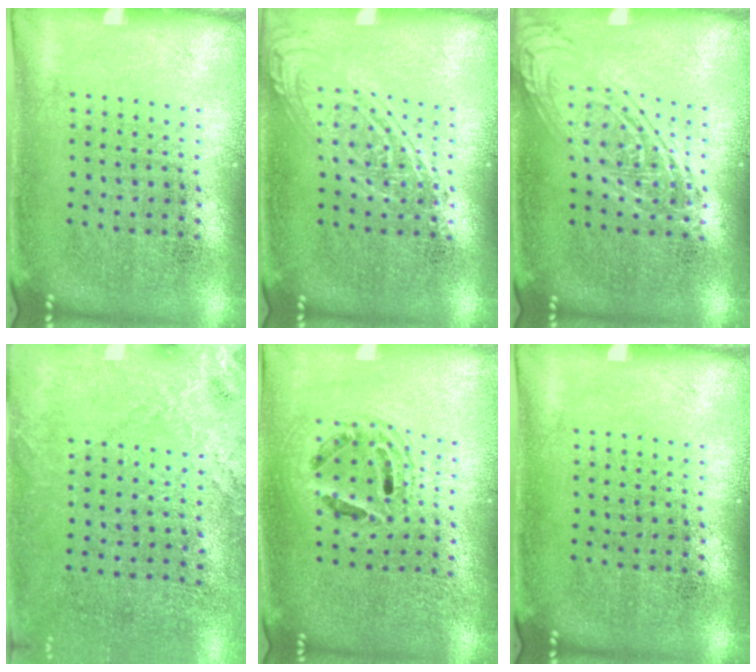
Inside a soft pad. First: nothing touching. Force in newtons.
{"total": 2.2, "press": 2.2, "slide": 0.2}
{"total": 2.5, "press": 2.4, "slide": 0.3}
{"total": 2.5, "press": 2.2, "slide": 1.2}
{"total": 1.4, "press": 1.2, "slide": 0.6}
{"total": 0.0}